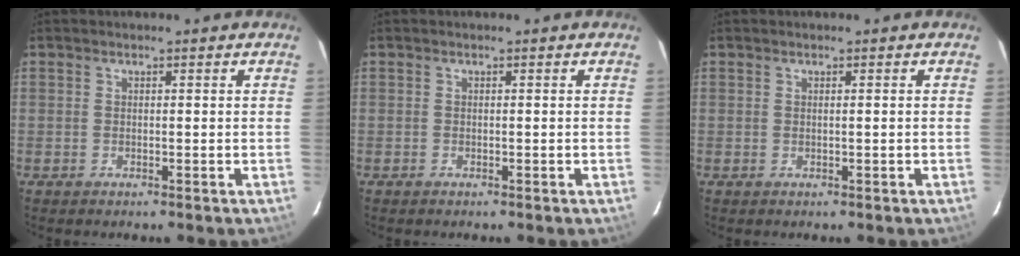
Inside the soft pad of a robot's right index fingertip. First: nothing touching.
{"total": 0.0}
{"total": 0.0}